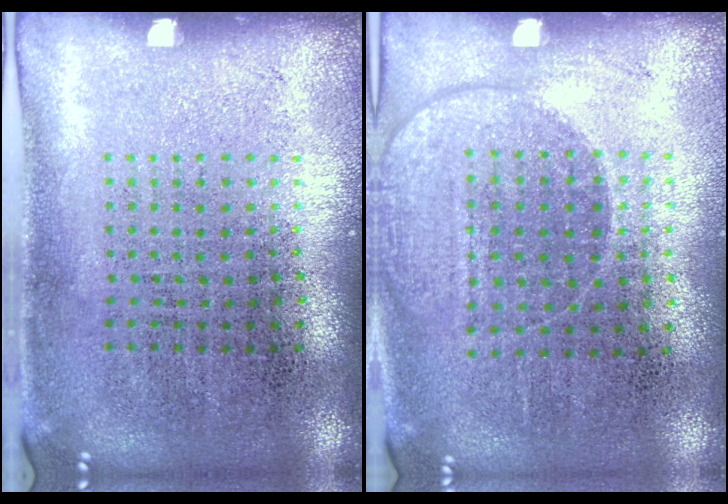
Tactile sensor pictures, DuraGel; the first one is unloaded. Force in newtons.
{"total": 1.4, "press": 1.3, "slide": 0.5}